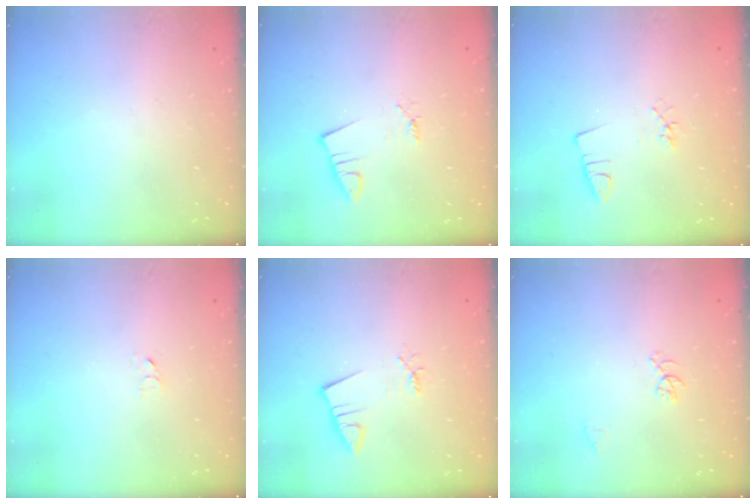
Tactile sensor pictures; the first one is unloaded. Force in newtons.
{"total": 1.0, "press": 1.0, "slide": 0.0}
{"total": 2.3, "press": 1.9, "slide": 1.4}
{"total": 2.7, "press": 2.7, "slide": 0.2}
{"total": 2.4, "press": 2.4, "slide": 0.3}
{"total": 5.3, "press": 5.3, "slide": 0.4}